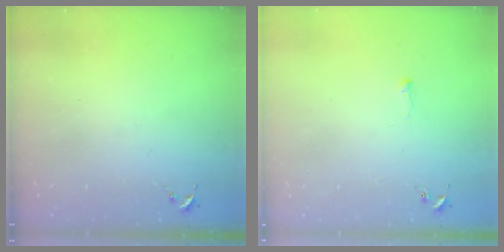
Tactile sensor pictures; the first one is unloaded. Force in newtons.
{"total": 1.9, "press": 1.8, "slide": 0.3}